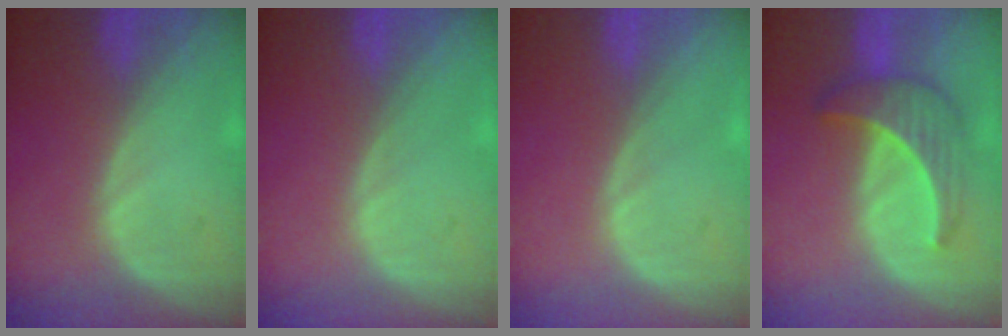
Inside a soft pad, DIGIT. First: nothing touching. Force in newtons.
{"total": 0.0}
{"total": 0.0}
{"total": 6.5, "press": 6.3, "slide": 1.7}